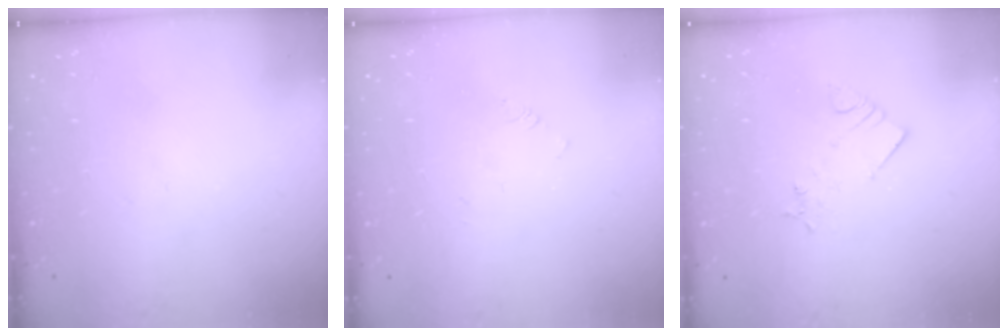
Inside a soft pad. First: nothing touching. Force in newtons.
{"total": 1.4, "press": 1.3, "slide": 0.3}
{"total": 2.8, "press": 2.7, "slide": 0.5}